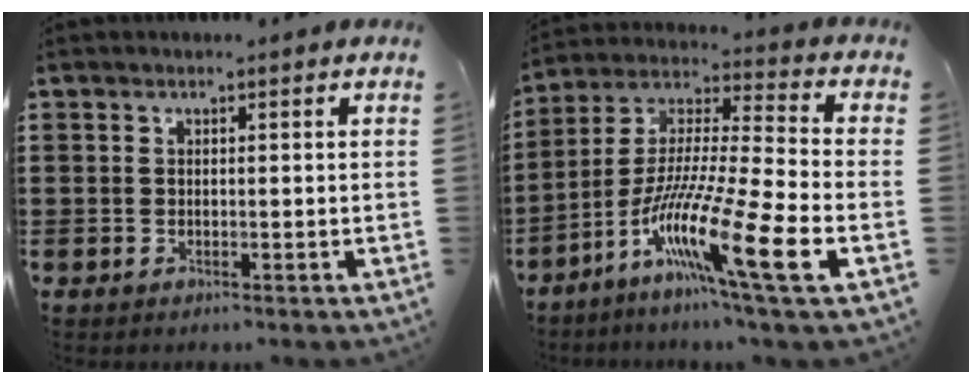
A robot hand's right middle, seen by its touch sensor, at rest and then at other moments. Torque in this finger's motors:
{"motor_torque": [2.14, 0.00, 0.59, 0.21]}